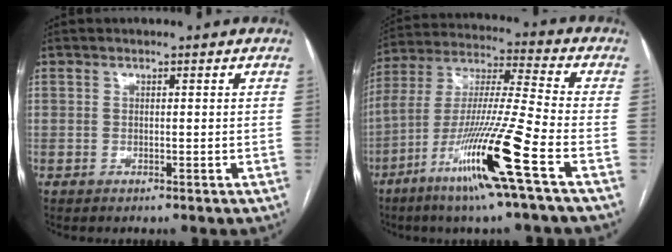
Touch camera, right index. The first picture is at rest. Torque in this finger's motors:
{"motor_torque": [2.12, -0.02, 1.05, 0.21]}